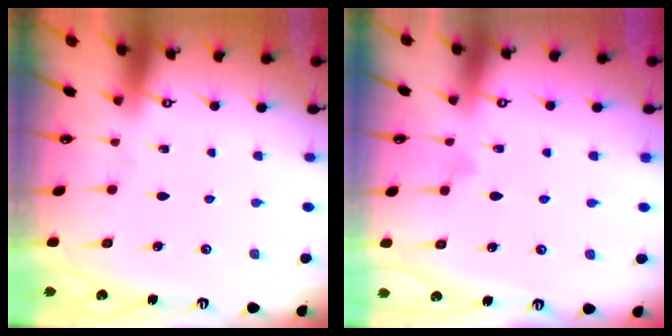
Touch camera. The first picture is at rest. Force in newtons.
{"total": 7.1, "press": 7.0, "slide": 1.1}